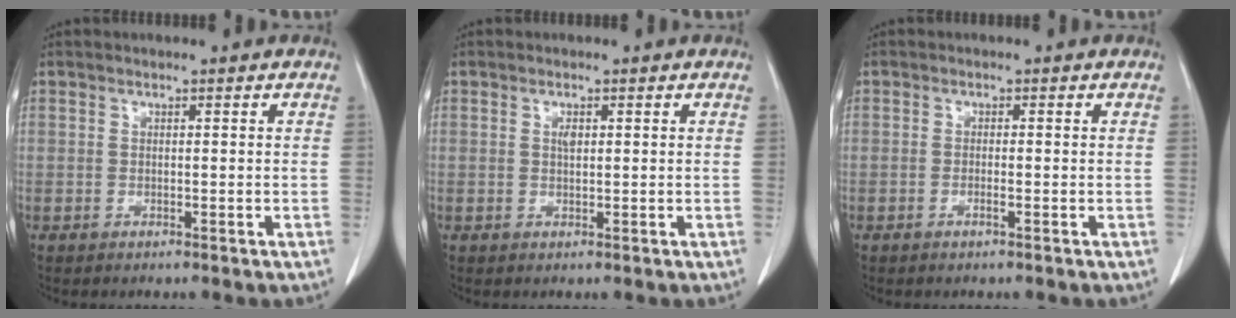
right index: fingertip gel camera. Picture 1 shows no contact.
{"total": 1.1, "force": [0.4, 0.5, 0.9], "torque": [-0.017, 0.000, 0.006]}
{"total": 1.0, "force": [-0.5, 0.0, 0.8], "torque": [-0.018, 0.000, -0.008]}